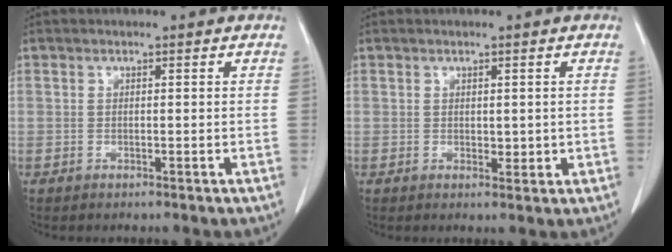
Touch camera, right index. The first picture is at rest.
{"total": 1.9, "force": [0.1, 1.1, 1.5], "torque": [-0.019, -0.005, 0.007]}